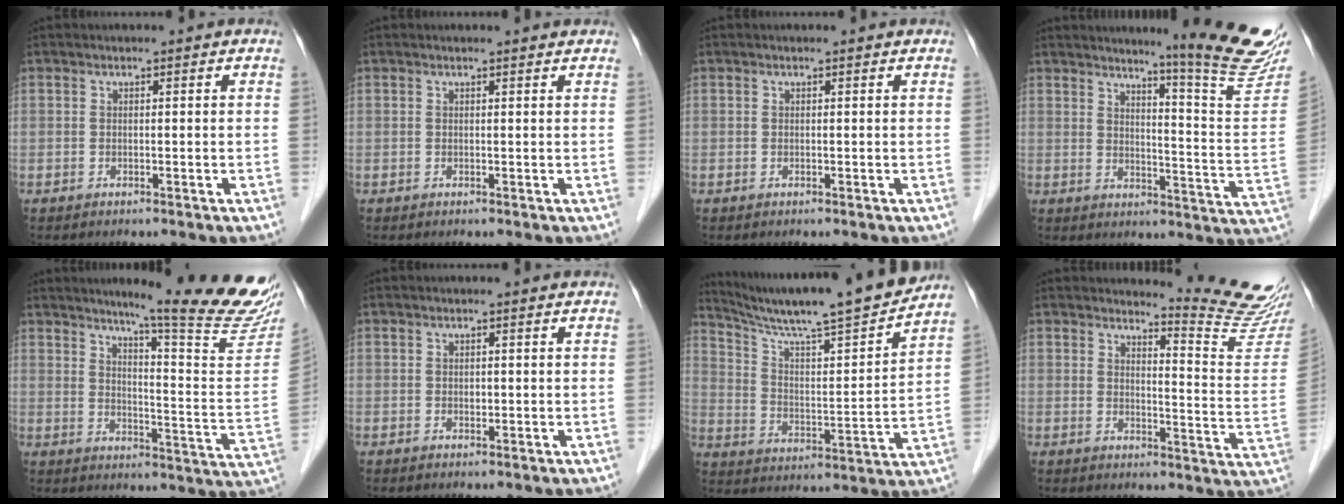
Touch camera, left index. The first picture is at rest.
{"total": 1.2, "force": [1.2, -0.1, 0.2], "torque": [-0.012, -0.001, 0.012]}
{"total": 0.0}
{"total": 16.0, "force": [13.9, -1.5, 7.8], "torque": [-0.101, -0.097, 0.163]}
{"total": 21.2, "force": [18.0, -0.6, 11.2], "torque": [-0.148, -0.100, 0.220]}
{"total": 0.6, "force": [0.0, 0.4, 0.4], "torque": [-0.005, 0.000, -0.001]}
{"total": 19.7, "force": [17.5, -0.4, 8.9], "torque": [-0.152, -0.018, 0.273]}
{"total": 11.8, "force": [11.6, -1.9, 1.6], "torque": [-0.023, -0.119, 0.131]}